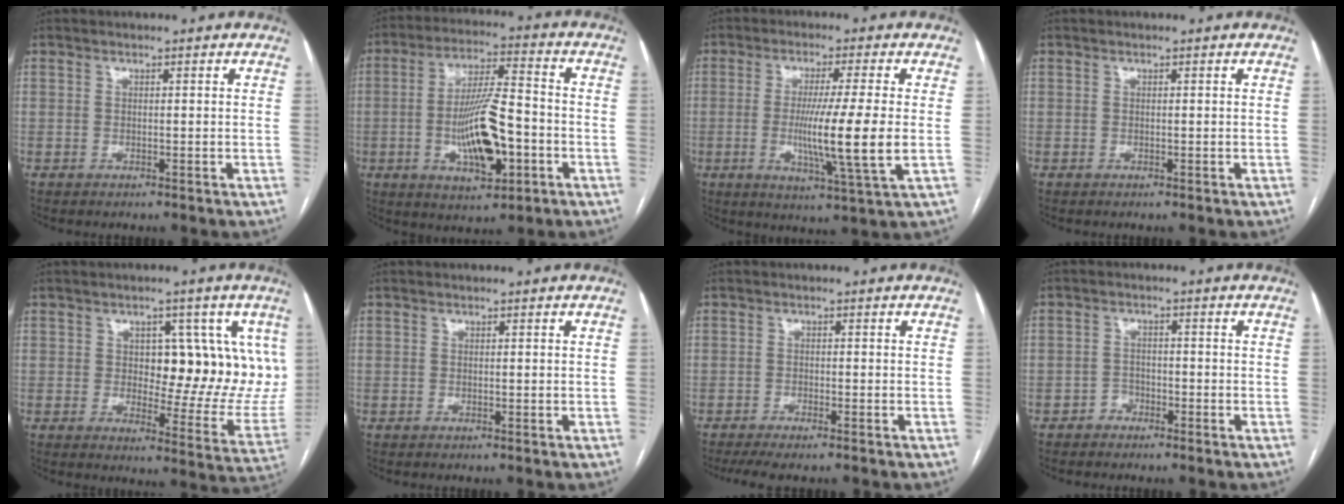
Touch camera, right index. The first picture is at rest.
{"total": 13.2, "force": [-3.3, 3.4, 12.3], "torque": [-0.229, 0.000, -0.052]}
{"total": 11.5, "force": [-1.1, -1.1, 11.4], "torque": [-0.206, -0.031, -0.023]}
{"total": 0.0}
{"total": 13.3, "force": [2.9, 6.6, 11.2], "torque": [-0.129, 0.006, 0.046]}
{"total": 0.0}
{"total": 4.9, "force": [-4.1, 0.8, 2.7], "torque": [-0.038, -0.009, -0.064]}
{"total": 1.9, "force": [-1.5, 1.3, 0.2], "torque": [-0.002, 0.007, -0.029]}